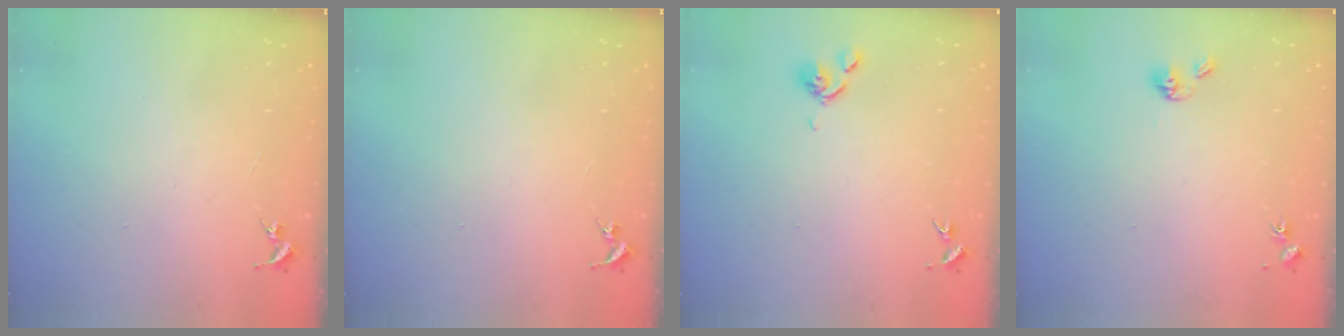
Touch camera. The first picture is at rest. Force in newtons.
{"total": 0.0}
{"total": 6.4, "press": 6.2, "slide": 1.3}
{"total": 6.0, "press": 5.6, "slide": 2.1}